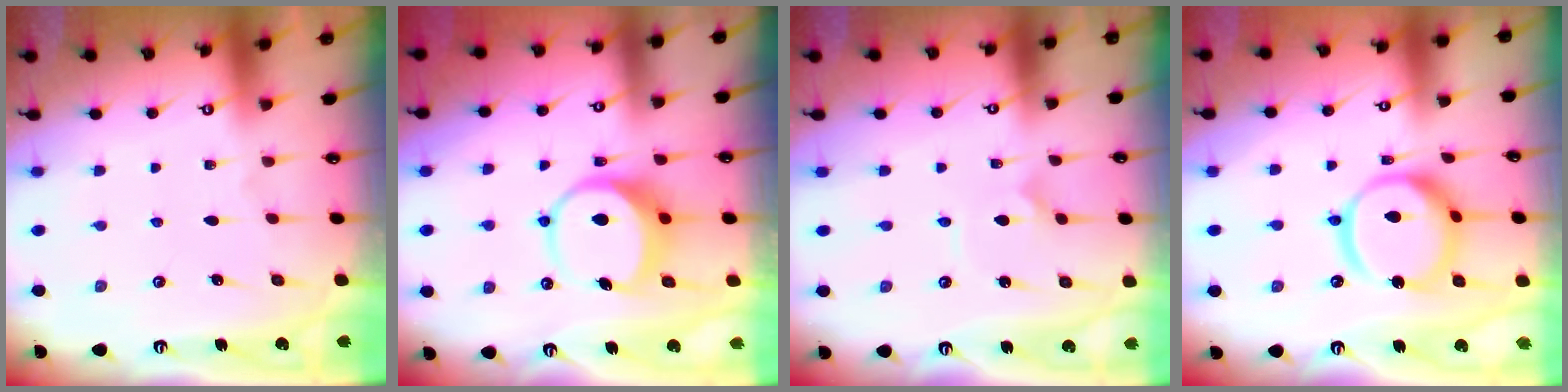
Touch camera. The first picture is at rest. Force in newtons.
{"total": 7.8, "press": 7.7, "slide": 1.1}
{"total": 2.3, "press": 2.3, "slide": 0.2}
{"total": 15.1, "press": 15.0, "slide": 1.7}